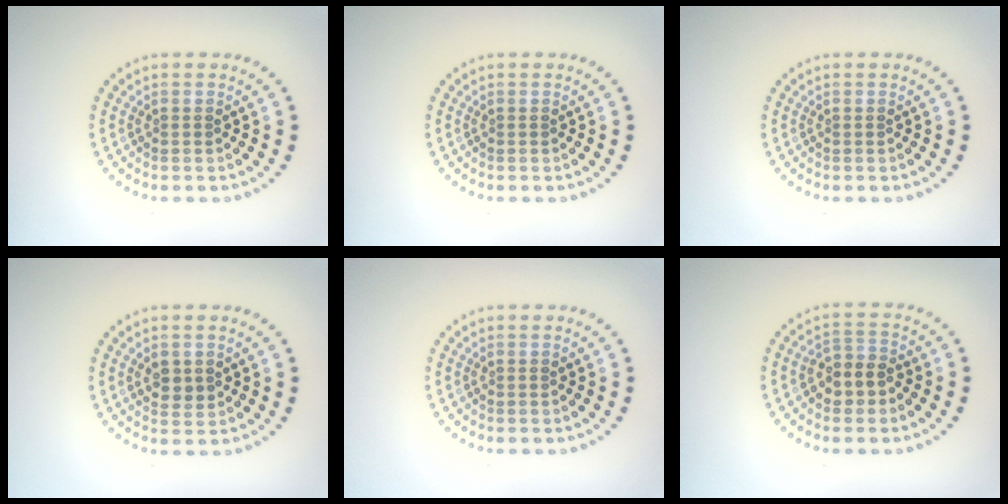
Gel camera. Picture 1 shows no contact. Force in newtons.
{"total": 0.0}
{"total": 0.0}
{"total": 1.8, "press": 1.7, "slide": 0.4}
{"total": 0.0}
{"total": 2.9, "press": 2.7, "slide": 1.1}